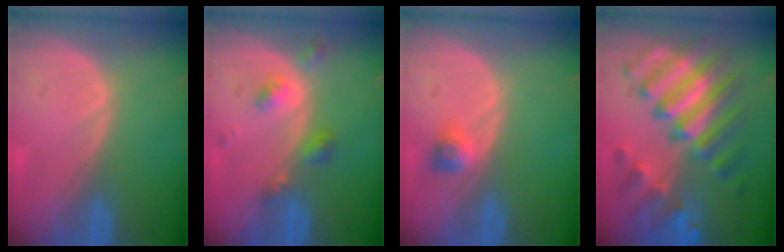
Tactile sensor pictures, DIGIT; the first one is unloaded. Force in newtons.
{"total": 4.5, "press": 4.0, "slide": 1.9}
{"total": 2.4, "press": 2.0, "slide": 1.3}
{"total": 11.6, "press": 11.6, "slide": 1.1}